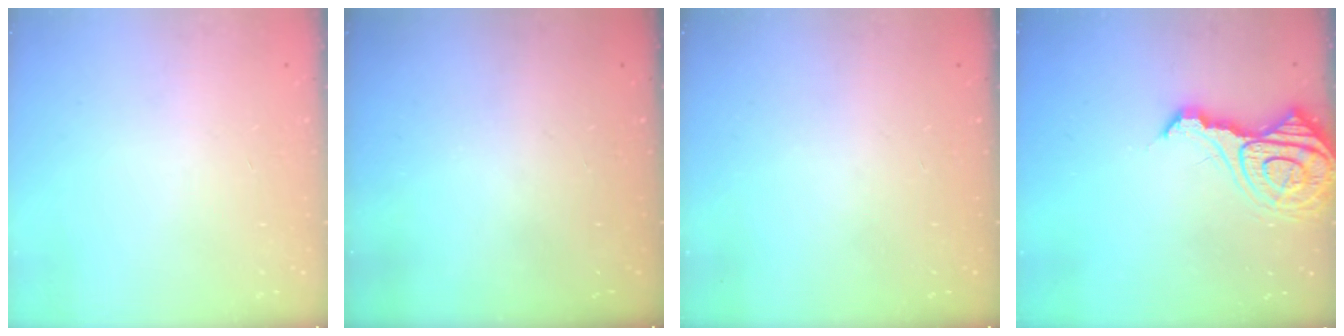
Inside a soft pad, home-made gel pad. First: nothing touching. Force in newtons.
{"total": 0.0}
{"total": 0.0}
{"total": 14.7, "press": 14.6, "slide": 1.8}